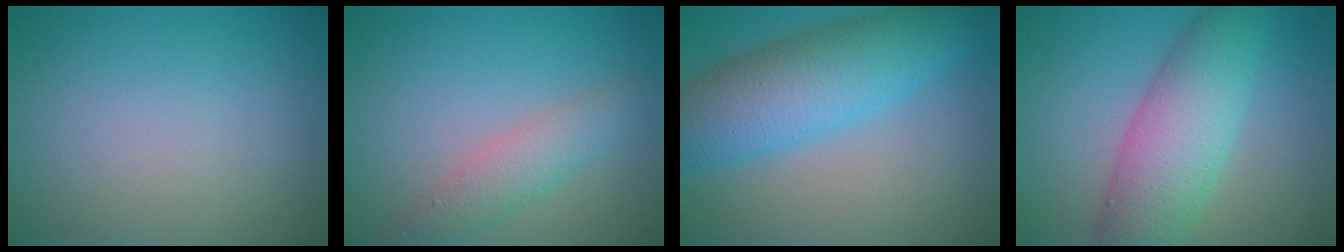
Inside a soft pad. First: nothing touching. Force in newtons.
{"total": 3.0, "press": 3.0, "slide": 0.1}
{"total": 8.6, "press": 8.6, "slide": 0.2}
{"total": 7.6, "press": 7.6, "slide": 0.1}